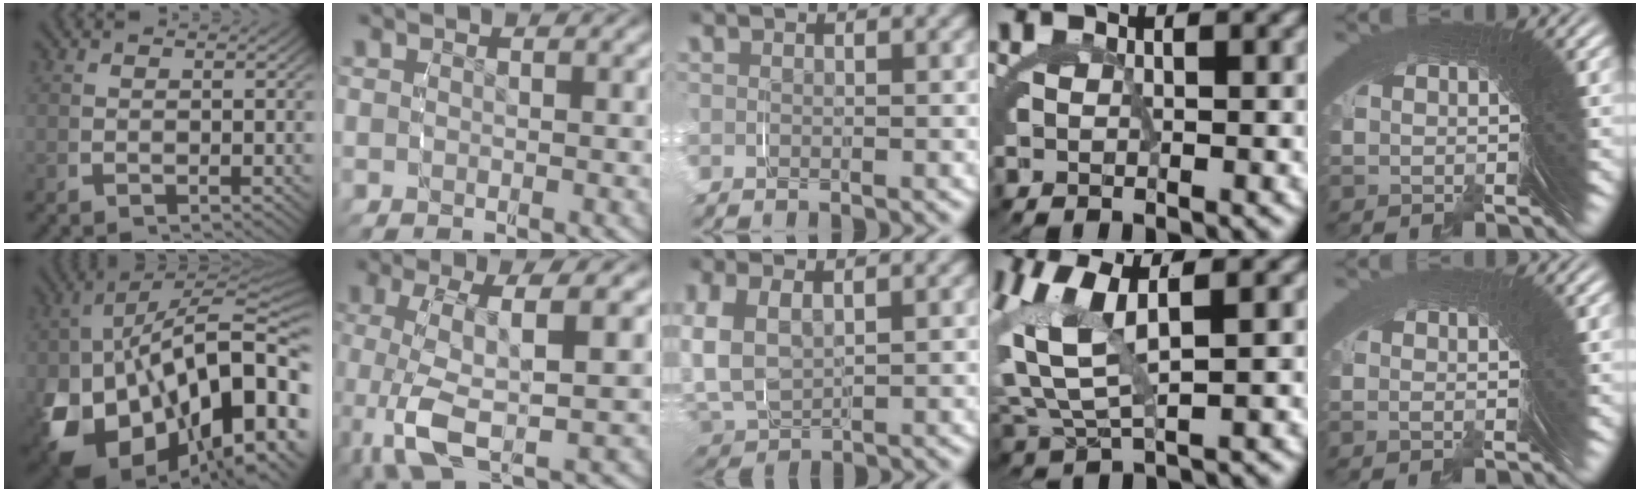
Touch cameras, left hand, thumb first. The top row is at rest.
{"thumb": {"total": 27.7, "force": [-4.9, 17.8, 20.7], "torque": [-0.385, -0.108, -0.019]}, "index": {"total": 7.0, "force": [-1.5, 3.1, 6.1], "torque": [-0.131, -0.026, -0.005]}, "middle": {"total": 9.1, "force": [0.5, 7.7, 4.8], "torque": [-0.163, -0.024, 0.015]}, "ring": {"total": 7.3, "force": [2.0, 4.3, 5.6], "torque": [-0.132, -0.002, 0.039]}, "little": {"total": 1.7, "force": [-0.8, -1.1, -1.0], "torque": [0.020, 0.003, -0.012]}}